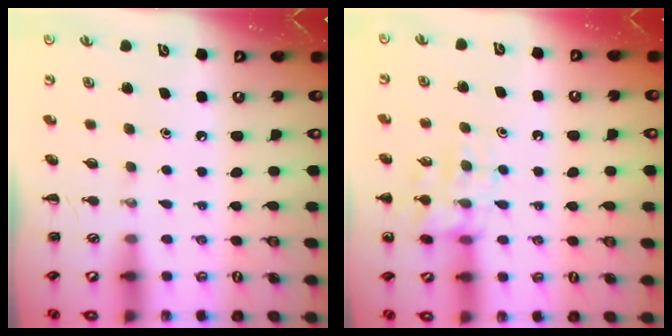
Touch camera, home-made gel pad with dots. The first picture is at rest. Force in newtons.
{"total": 14.3, "press": 14.2, "slide": 1.8}